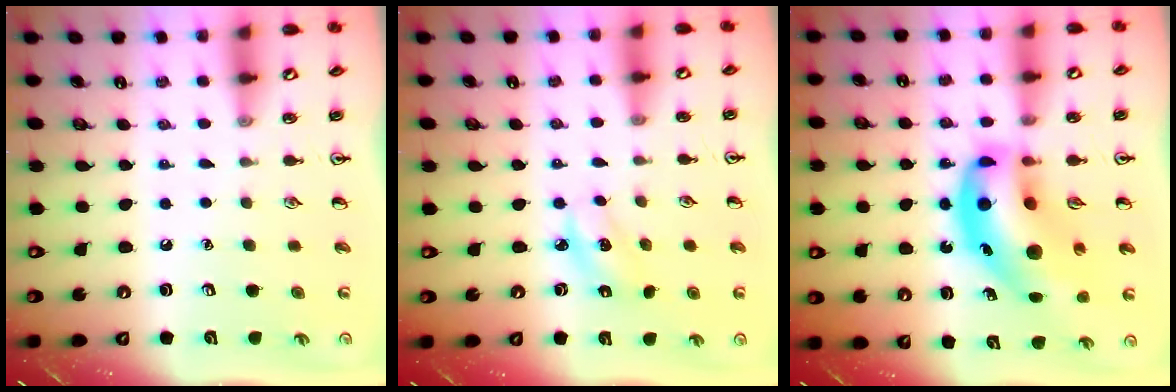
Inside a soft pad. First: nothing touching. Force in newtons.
{"total": 3.0, "press": 3.0, "slide": 0.5}
{"total": 18.9, "press": 18.2, "slide": 5.2}